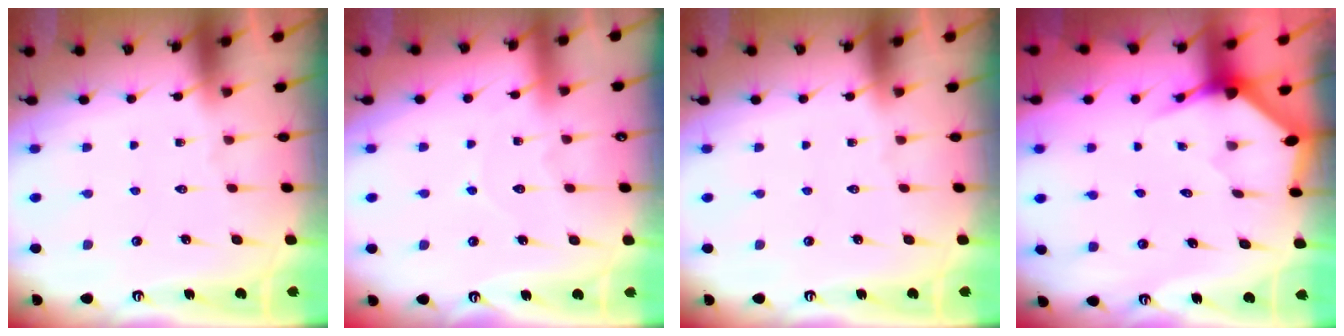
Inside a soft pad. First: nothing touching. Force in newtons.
{"total": 5.5, "press": 5.5, "slide": 0.5}
{"total": 0.0}
{"total": 3.4, "press": 3.4, "slide": 0.3}